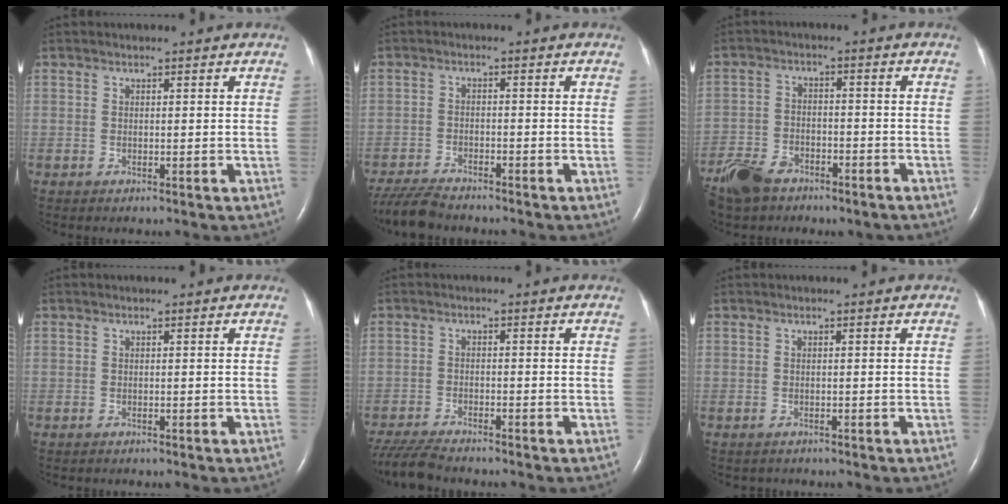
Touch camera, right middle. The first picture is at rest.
{"total": 5.8, "force": [-5.5, 1.0, 1.4], "torque": [-0.027, -0.019, -0.098]}
{"total": 9.5, "force": [-7.0, 5.1, 3.8], "torque": [-0.094, 0.000, -0.120]}
{"total": 0.0}
{"total": 6.8, "force": [-6.3, 0.5, 2.6], "torque": [-0.050, -0.022, -0.113]}
{"total": 0.8, "force": [-0.6, 0.4, -0.1], "torque": [-0.008, 0.000, -0.011]}